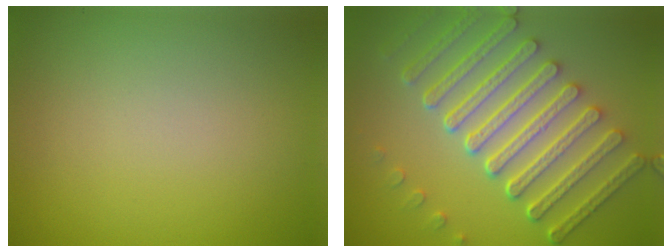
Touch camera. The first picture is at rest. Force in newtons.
{"total": 7.8, "press": 6.0, "slide": 5.0}